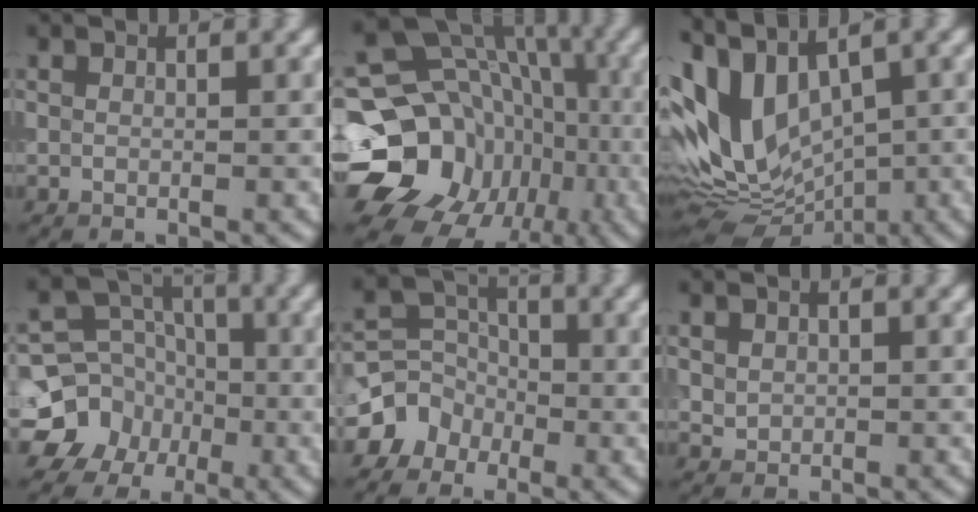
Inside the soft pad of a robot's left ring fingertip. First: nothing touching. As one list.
[{"total": 20.6, "force": [-4.4, 17.8, 9.4], "torque": [-0.154, -0.004, -0.090]}, {"total": 10.1, "force": [1.7, 6.1, 7.9], "torque": [-0.163, -0.004, 0.028]}, {"total": 8.3, "force": [-3.3, 7.2, 2.2], "torque": [-0.026, -0.002, -0.084]}, {"total": 5.0, "force": [-2.5, 4.2, 1.2], "torque": [0.009, 0.013, -0.060]}, {"total": 1.0, "force": [0.3, 0.9, 0.3], "torque": [-0.004, -0.003, 0.008]}]